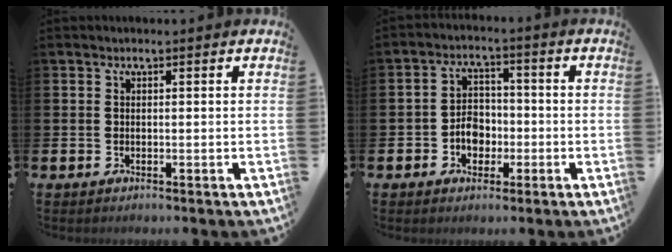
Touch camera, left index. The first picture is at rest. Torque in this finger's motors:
{"motor_torque": [0.65, -0.08, 0.10, 0.05]}